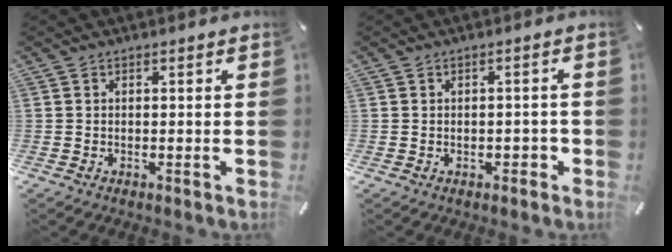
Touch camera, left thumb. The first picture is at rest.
{"total": 1.8, "force": [-0.7, 1.3, 1.1], "torque": [-0.018, 0.004, -0.013]}